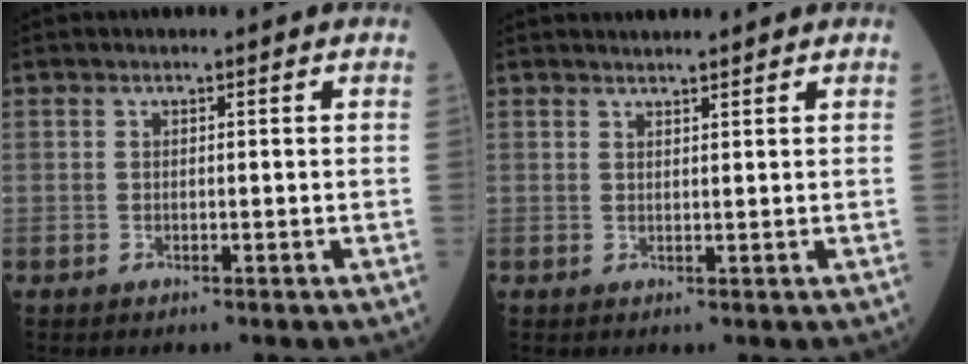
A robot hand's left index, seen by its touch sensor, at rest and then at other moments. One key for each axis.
{"total": 3.1, "fx": 3.0, "fy": 0.0, "fz": 0.8, "tx": -0.013, "ty": 0.019, "tz": 0.043}